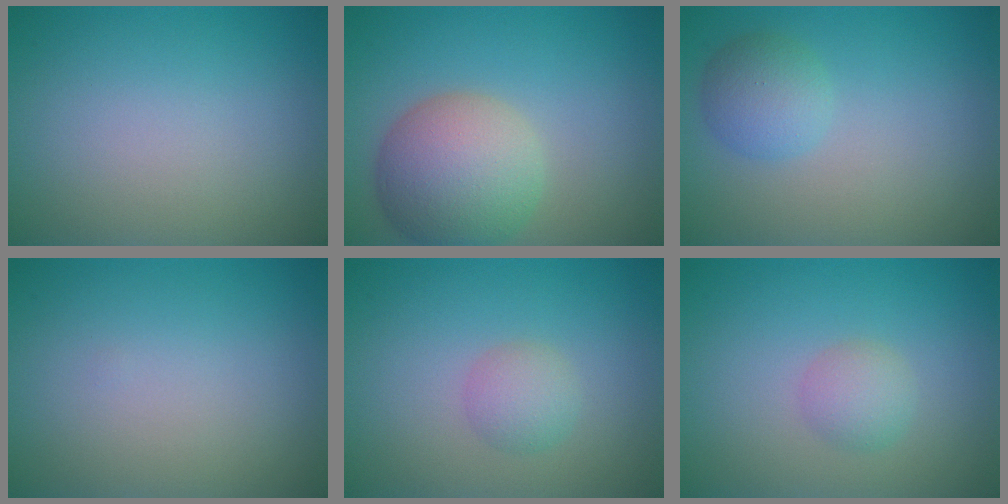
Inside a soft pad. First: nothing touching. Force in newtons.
{"total": 7.2, "press": 7.2, "slide": 0.4}
{"total": 2.7, "press": 2.7, "slide": 0.2}
{"total": 0.0}
{"total": 2.0, "press": 2.0, "slide": 0.0}
{"total": 1.7, "press": 1.7, "slide": 0.1}